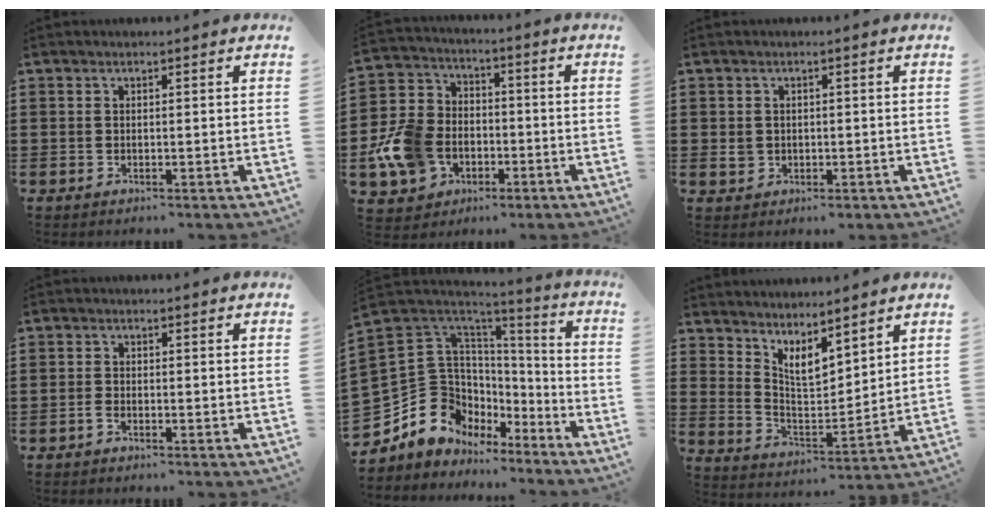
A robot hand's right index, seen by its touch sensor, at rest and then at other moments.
{"total": 11.0, "force": [-3.7, 8.6, 5.7], "torque": [-0.166, 0.020, -0.074]}
{"total": 1.7, "force": [-0.1, 1.6, 0.6], "torque": [-0.017, 0.007, -0.004]}
{"total": 1.2, "force": [-0.8, 0.5, 0.6], "torque": [-0.014, -0.003, -0.015]}
{"total": 11.8, "force": [-4.2, 10.4, 3.9], "torque": [-0.126, -0.019, -0.072]}
{"total": 5.4, "force": [4.5, 1.6, 2.6], "torque": [-0.066, -0.023, 0.081]}